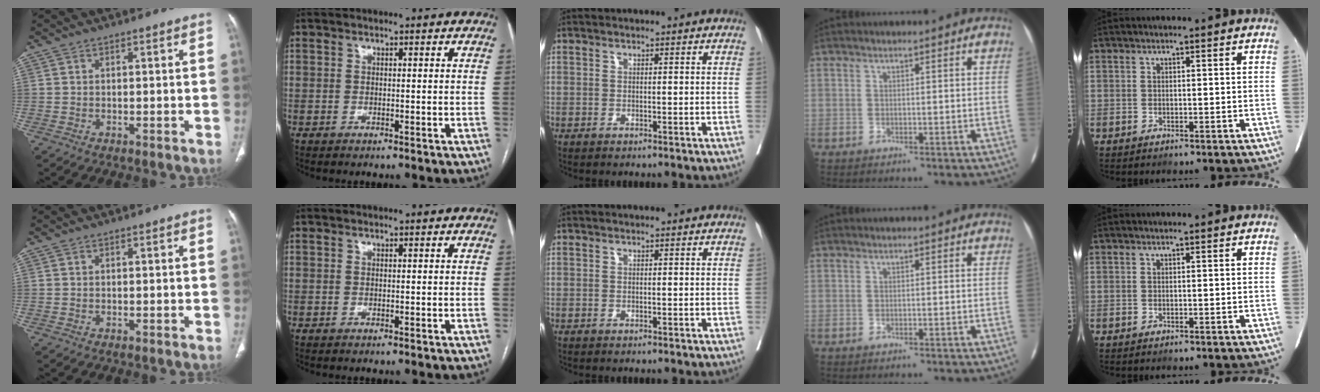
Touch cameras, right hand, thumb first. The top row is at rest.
{}